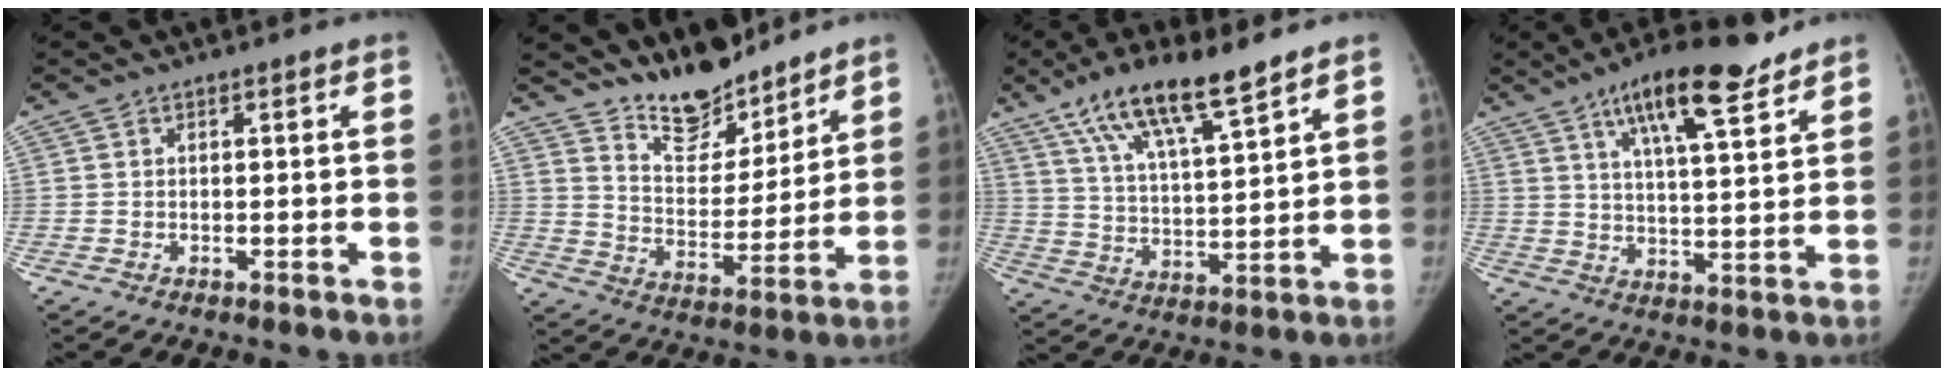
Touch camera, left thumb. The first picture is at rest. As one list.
[{"total": 12.0, "force": [10.5, 4.5, 3.6], "torque": [-0.022, -0.080, 0.188]}, {"total": 14.7, "force": [9.8, 3.3, 10.4], "torque": [-0.173, -0.035, 0.184]}, {"total": 14.2, "force": [9.1, 3.8, 10.2], "torque": [-0.141, -0.037, 0.146]}]